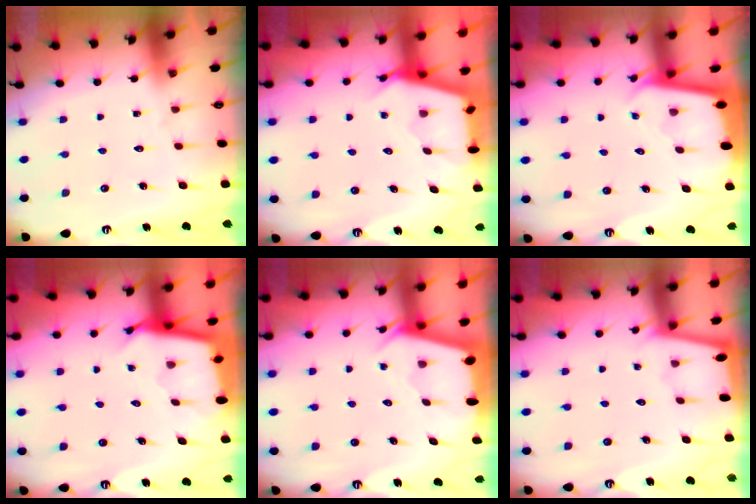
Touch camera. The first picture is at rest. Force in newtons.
{"total": 2.6, "press": 2.6, "slide": 0.3}
{"total": 1.9, "press": 1.9, "slide": 0.1}
{"total": 2.7, "press": 2.7, "slide": 0.1}
{"total": 2.4, "press": 2.3, "slide": 0.4}
{"total": 1.4, "press": 1.4, "slide": 0.2}